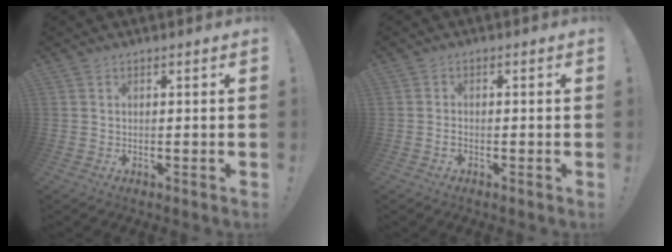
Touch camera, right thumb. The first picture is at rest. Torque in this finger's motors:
{"motor_torque": [0.40, -0.30, 0.06, 0.01, -0.02]}